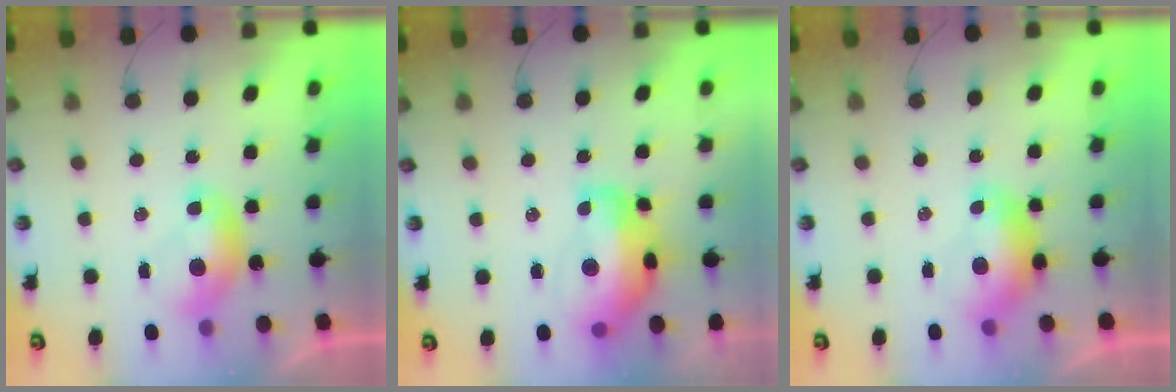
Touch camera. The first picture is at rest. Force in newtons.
{"total": 9.6, "press": 9.5, "slide": 1.2}
{"total": 1.4, "press": 0.8, "slide": 1.1}